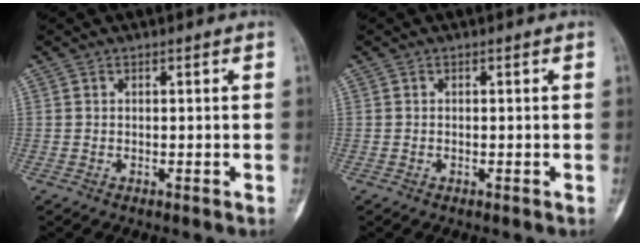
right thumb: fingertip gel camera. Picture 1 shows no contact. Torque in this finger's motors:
{"motor_torque": [0.03, -0.30, -0.06, -0.13, -0.06]}